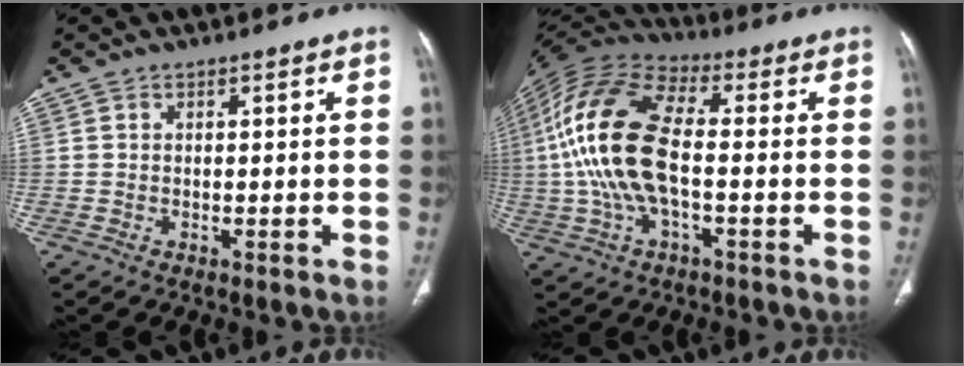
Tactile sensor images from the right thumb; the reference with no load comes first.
{"total": 18.4, "force": [-0.9, 8.3, 16.3], "torque": [-0.350, 0.029, -0.019]}